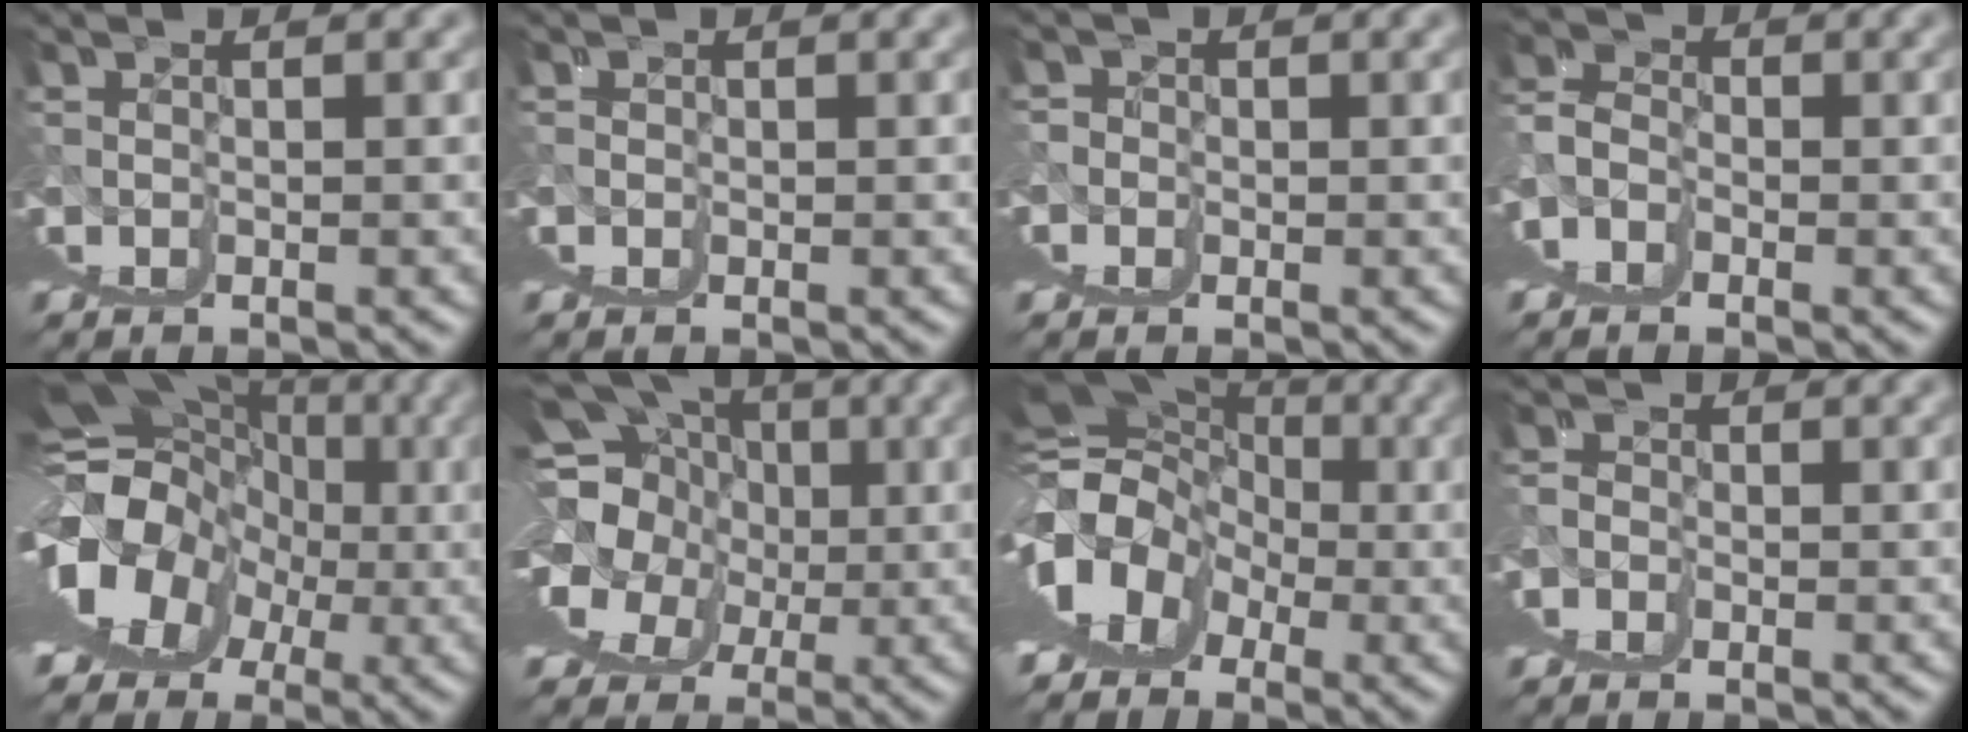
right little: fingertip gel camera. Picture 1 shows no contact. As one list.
[{"total": 0.0}, {"total": 1.1, "force": [1.0, -0.2, -0.5], "torque": [0.016, 0.007, 0.011]}, {"total": 3.8, "force": [1.3, 2.7, 2.4], "torque": [-0.038, -0.002, 0.020]}, {"total": 16.8, "force": [4.2, 10.1, 12.8], "torque": [-0.148, 0.026, 0.057]}, {"total": 13.2, "force": [3.1, 9.4, 8.7], "torque": [-0.114, -0.007, 0.051]}, {"total": 14.7, "force": [4.4, 8.8, 10.9], "torque": [-0.123, 0.026, 0.059]}, {"total": 1.3, "force": [1.2, 0.5, 0.0], "torque": [0.001, 0.002, 0.017]}]